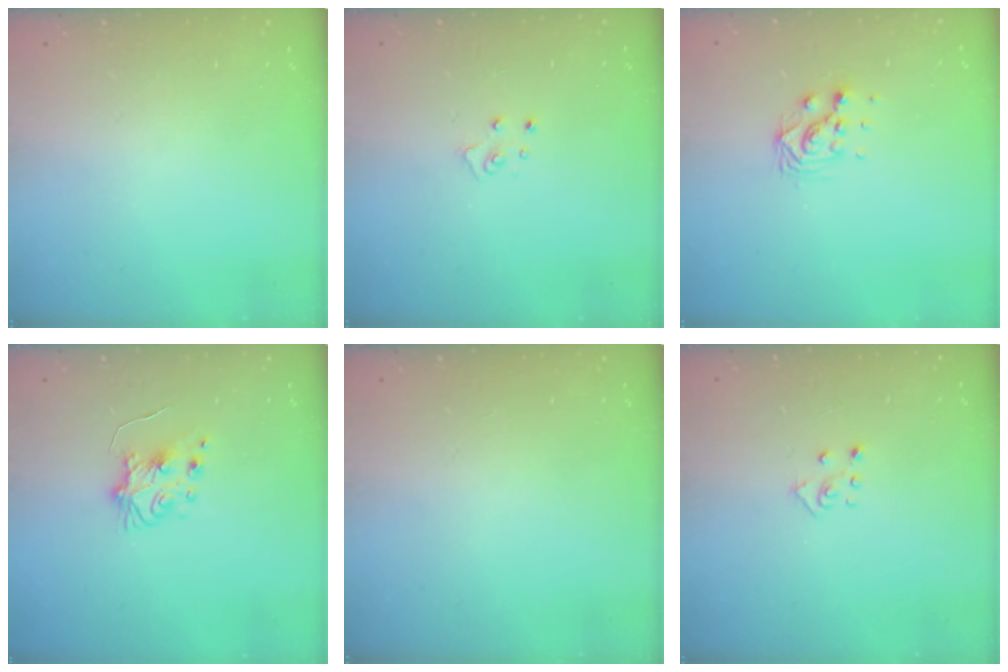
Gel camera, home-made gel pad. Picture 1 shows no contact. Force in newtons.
{"total": 4.0, "press": 4.0, "slide": 0.3}
{"total": 6.6, "press": 6.6, "slide": 0.4}
{"total": 6.4, "press": 6.4, "slide": 0.4}
{"total": 0.0}
{"total": 3.9, "press": 3.8, "slide": 0.3}